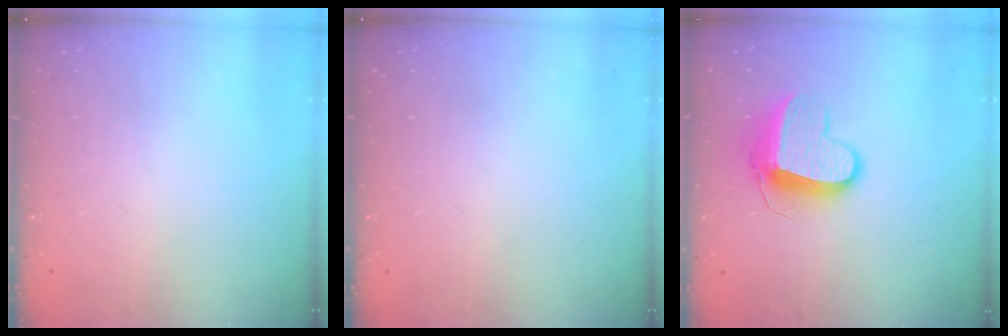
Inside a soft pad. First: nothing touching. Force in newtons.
{"total": 0.0}
{"total": 10.7, "press": 10.7, "slide": 0.5}